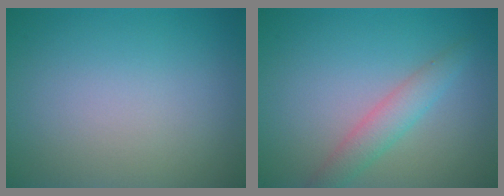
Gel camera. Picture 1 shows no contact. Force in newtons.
{"total": 2.7, "press": 2.7, "slide": 0.1}